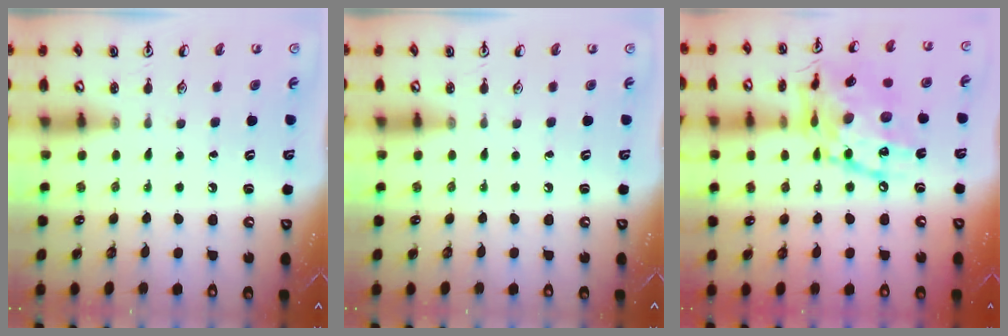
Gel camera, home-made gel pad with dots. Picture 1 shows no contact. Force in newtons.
{"total": 0.0}
{"total": 19.7, "press": 19.6, "slide": 1.6}